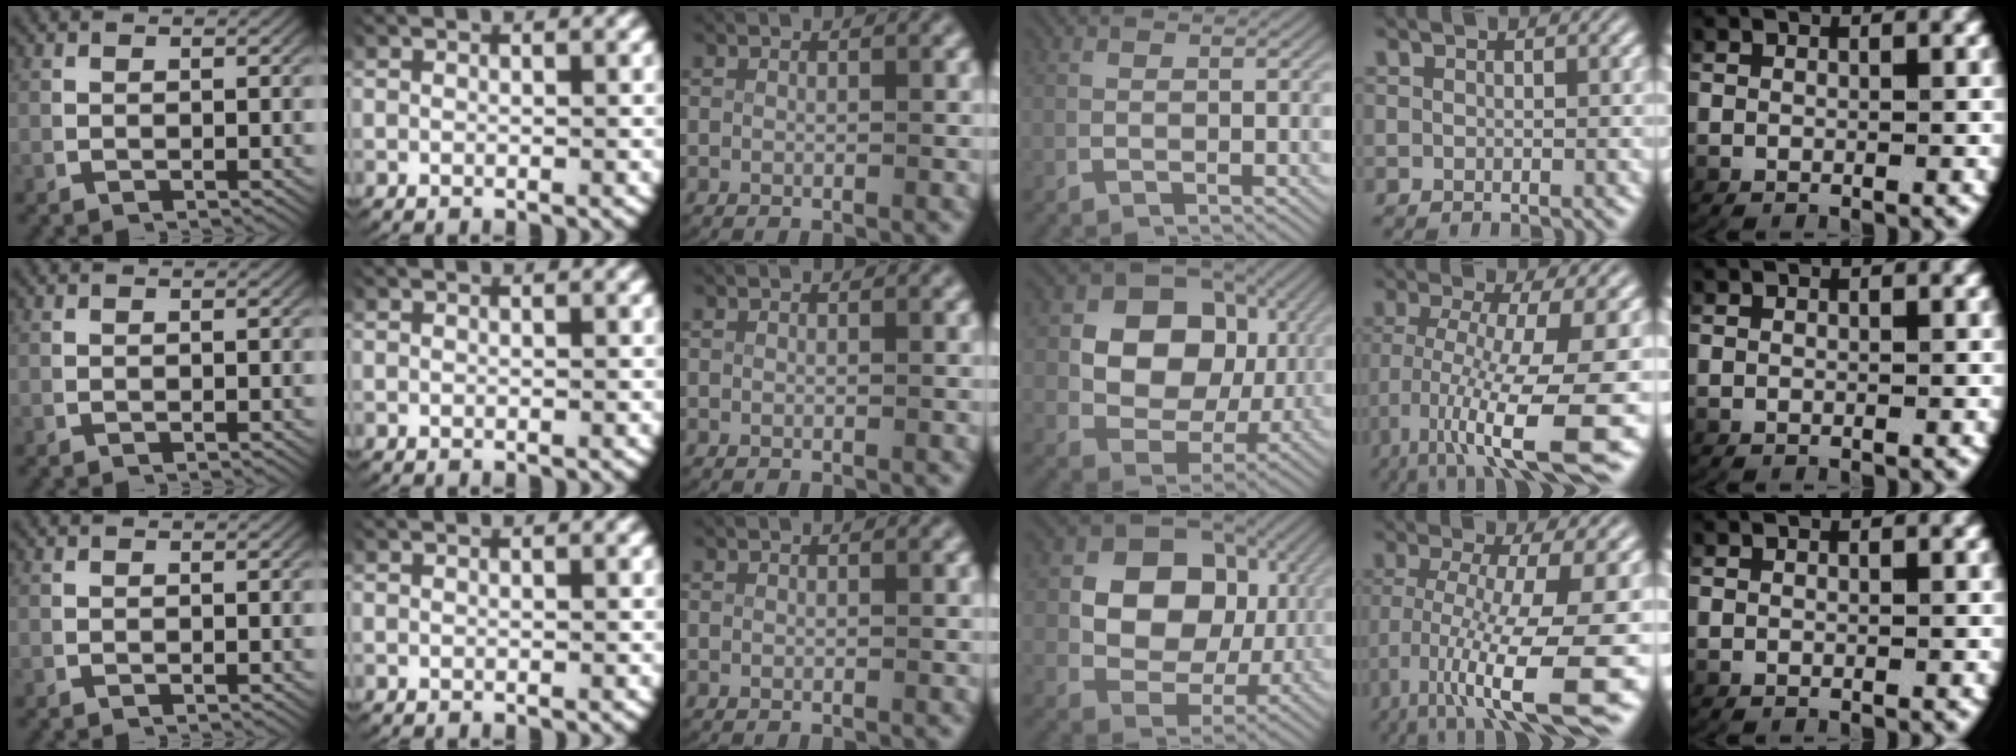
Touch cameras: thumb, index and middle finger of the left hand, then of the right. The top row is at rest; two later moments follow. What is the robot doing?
{"motion": "lift_and_place", "object": "key"}